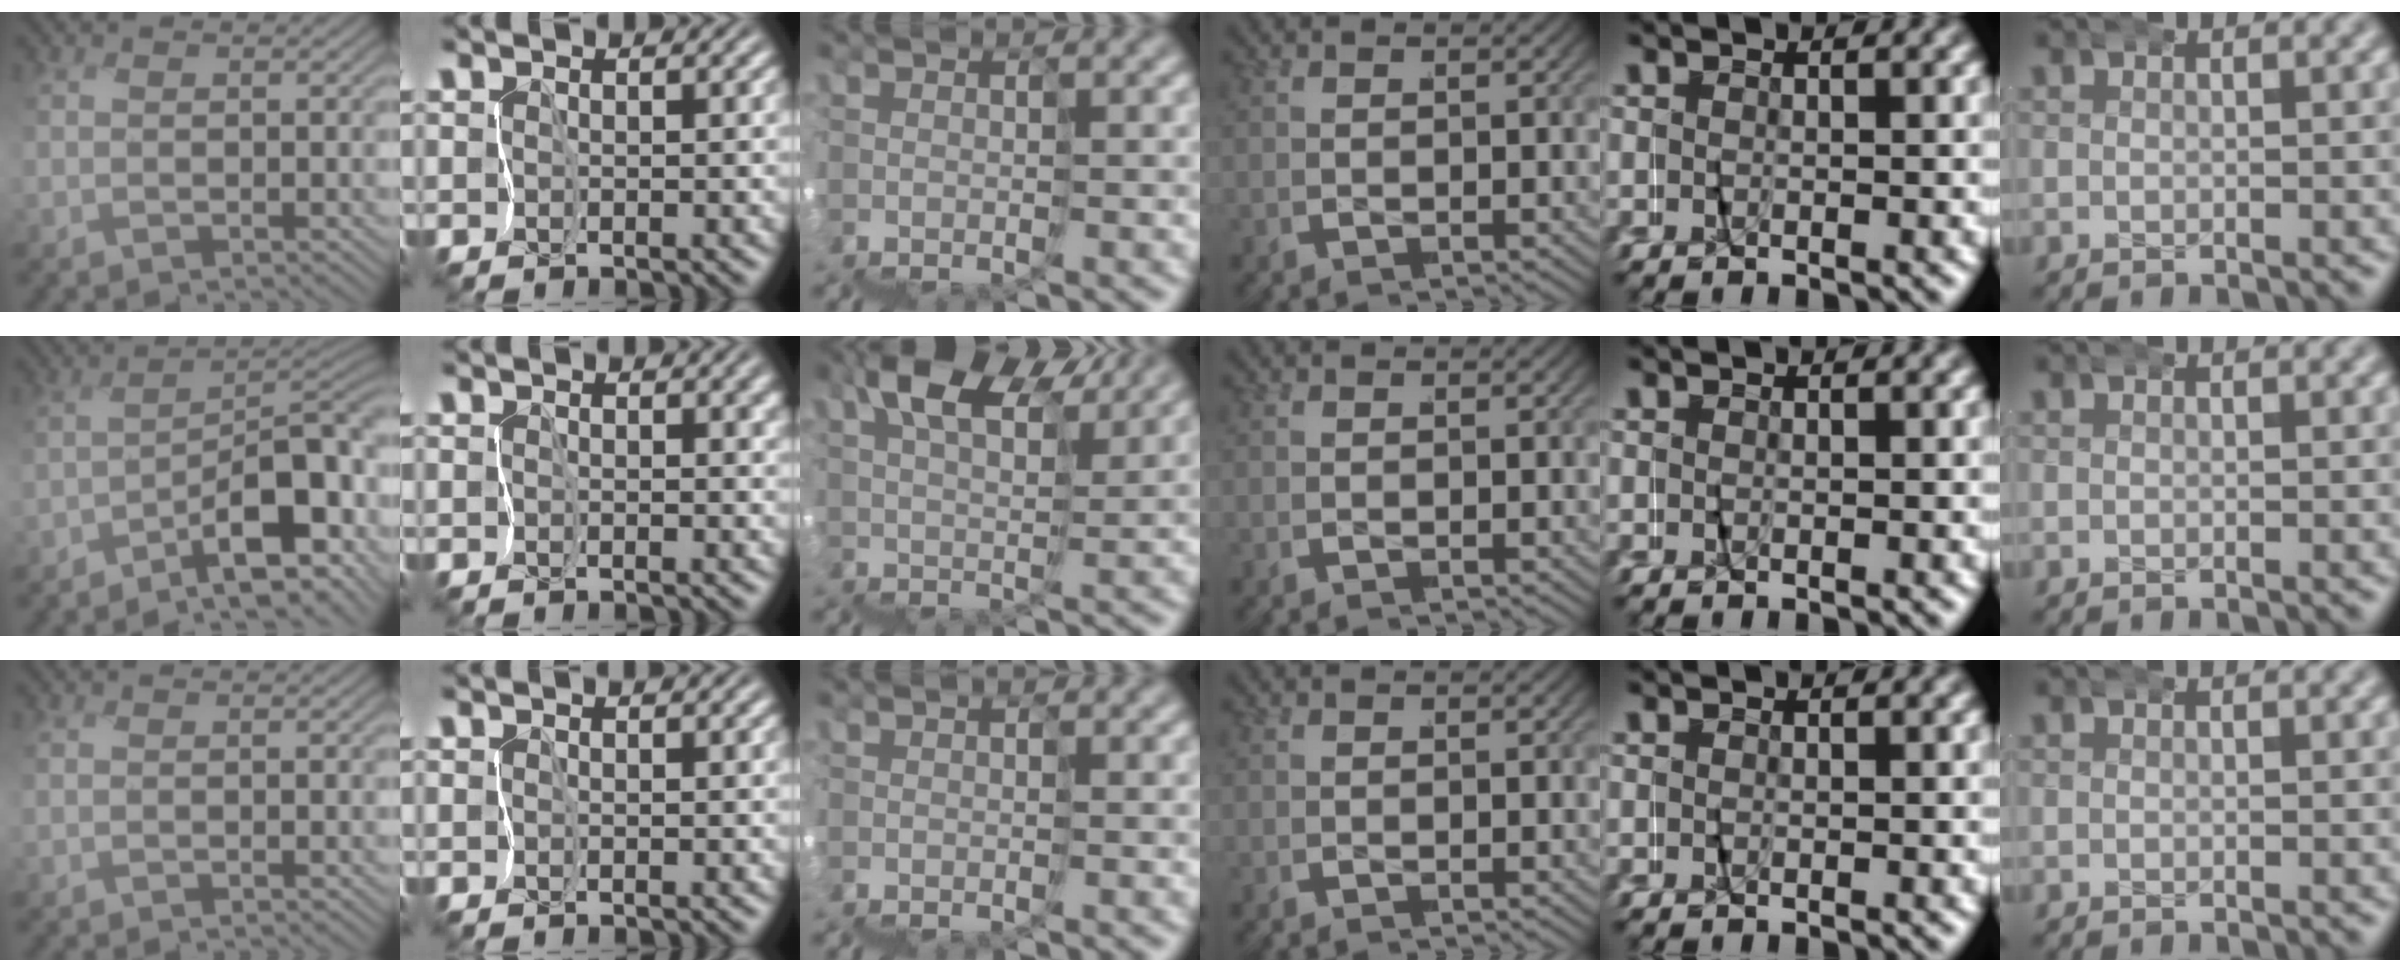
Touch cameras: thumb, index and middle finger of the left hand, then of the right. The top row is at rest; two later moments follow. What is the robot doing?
{"motion": "wrap", "object": "napkin"}